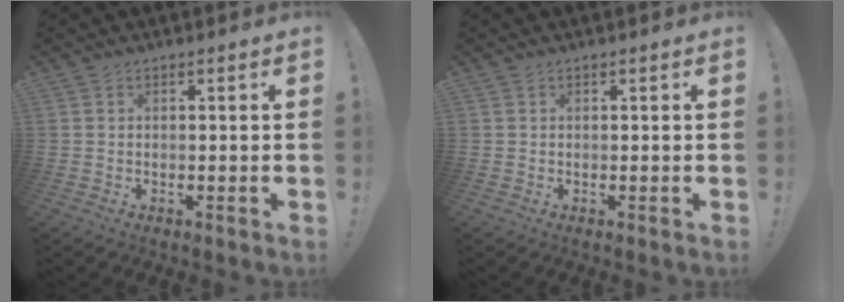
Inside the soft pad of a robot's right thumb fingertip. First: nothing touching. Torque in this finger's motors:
{"motor_torque": [-0.02, 0.08, -0.05, 0.03, 0.04]}